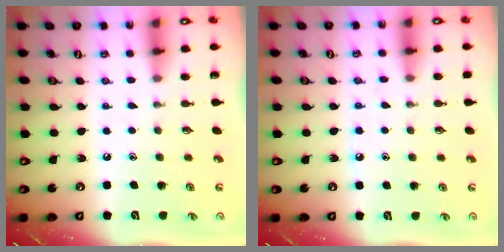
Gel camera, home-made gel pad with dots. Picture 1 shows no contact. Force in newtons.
{"total": 5.9, "press": 5.9, "slide": 0.8}